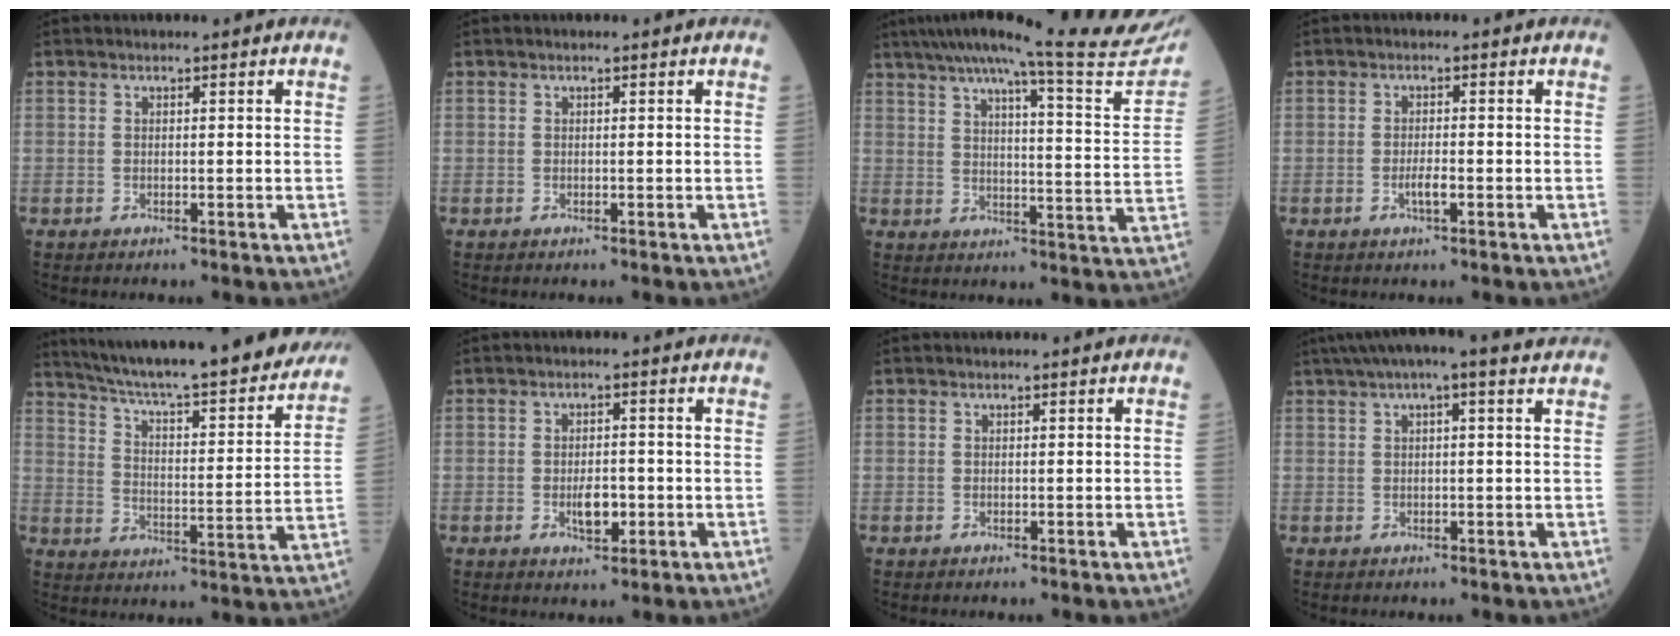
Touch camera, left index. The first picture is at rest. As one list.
[{"total": 0.0}, {"total": 22.5, "force": [20.6, -1.0, 9.0], "torque": [-0.138, -0.076, 0.255]}, {"total": 2.1, "force": [-0.8, 0.3, 1.9], "torque": [-0.037, -0.001, -0.013]}, {"total": 28.7, "force": [25.5, 3.1, 13.0], "torque": [-0.207, -0.039, 0.340]}, {"total": 3.6, "force": [-1.0, 1.6, 3.1], "torque": [-0.057, 0.001, -0.012]}, {"total": 0.0}, {"total": 8.0, "force": [5.9, 0.8, 5.4], "torque": [-0.097, 0.045, 0.078]}]